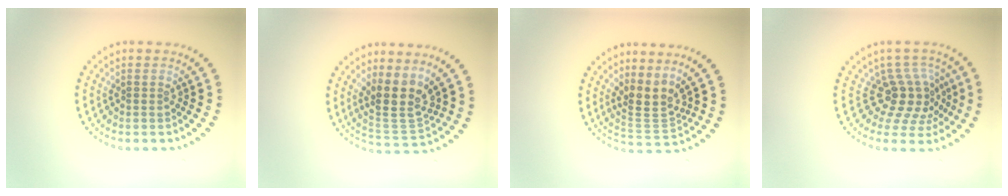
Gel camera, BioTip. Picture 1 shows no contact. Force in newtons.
{"total": 4.0, "press": 3.5, "slide": 2.1}
{"total": 3.2, "press": 2.3, "slide": 2.2}
{"total": 4.2, "press": 3.0, "slide": 2.9}